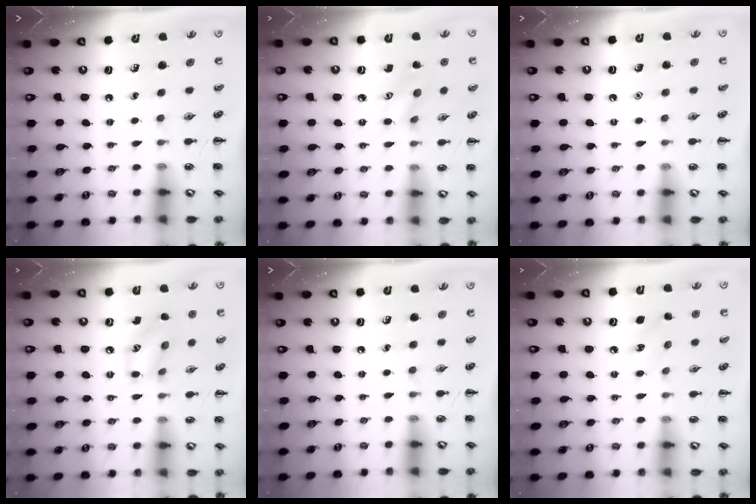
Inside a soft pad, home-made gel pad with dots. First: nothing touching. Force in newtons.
{"total": 6.5, "press": 6.4, "slide": 1.2}
{"total": 1.6, "press": 1.6, "slide": 0.1}
{"total": 9.3, "press": 9.3, "slide": 0.3}
{"total": 0.0}
{"total": 5.9, "press": 5.6, "slide": 1.7}